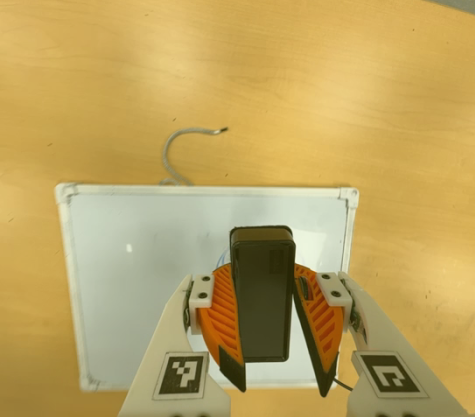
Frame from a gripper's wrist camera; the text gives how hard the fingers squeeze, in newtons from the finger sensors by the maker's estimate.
{"total": 9.5, "left": 9.0, "right": 10.1}